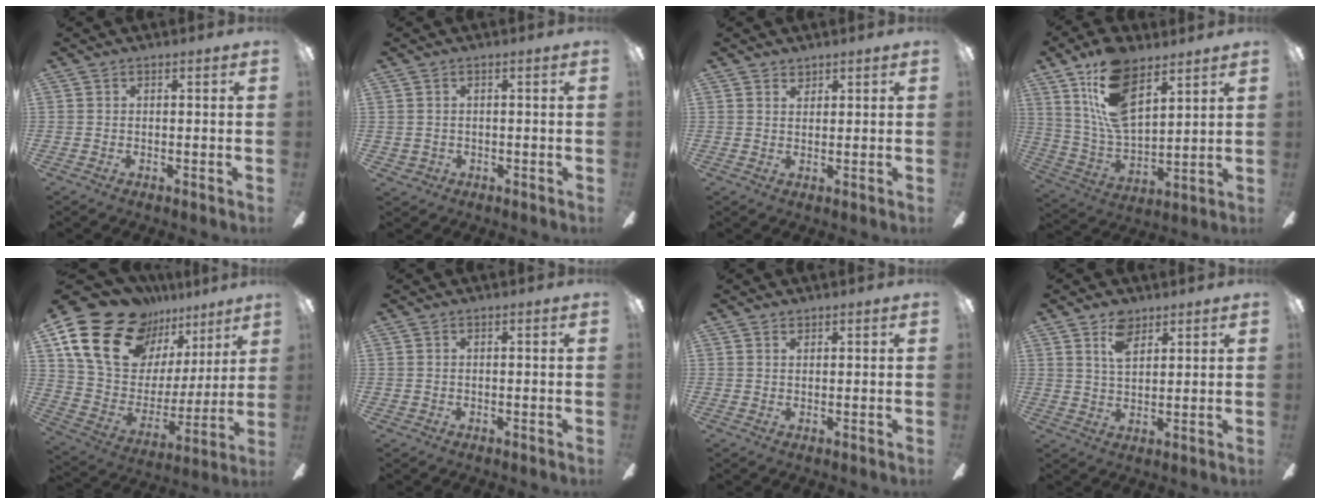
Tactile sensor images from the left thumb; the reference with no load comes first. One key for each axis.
{"total": 1.4, "fx": -0.1, "fy": 1.4, "fz": 0.2, "tx": -0.006, "ty": 0.001, "tz": -0.004}
{"total": 1.7, "fx": 1.5, "fy": 0.9, "fz": 0.3, "tx": 0.002, "ty": -0.004, "tz": 0.027}
{"total": 17.6, "fx": 9.8, "fy": 8.7, "fz": 11.8, "tx": -0.247, "ty": -0.036, "tz": 0.176}
{"total": 22.4, "fx": 14.7, "fy": 13.3, "fz": 10.4, "tx": -0.199, "ty": -0.090, "tz": 0.279}
{"total": 0.6, "fx": -0.2, "fy": 0.6, "fz": 0.1, "tx": -0.001, "ty": 0.004, "tz": -0.005}
{"total": 1.0, "fx": 0.7, "fy": 0.6, "fz": 0.3, "tx": -0.007, "ty": 0.001, "tz": 0.014}
{"total": 6.5, "fx": 4.1, "fy": 3.5, "fz": 3.7, "tx": -0.068, "ty": -0.005, "tz": 0.073}